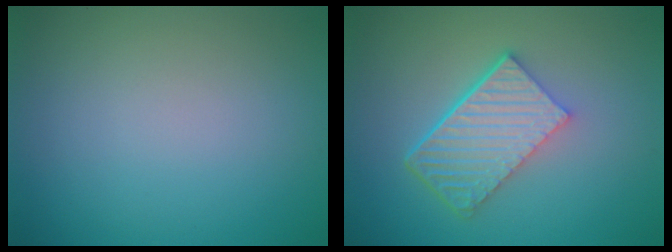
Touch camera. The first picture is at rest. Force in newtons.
{"total": 6.1, "press": 4.2, "slide": 4.4}